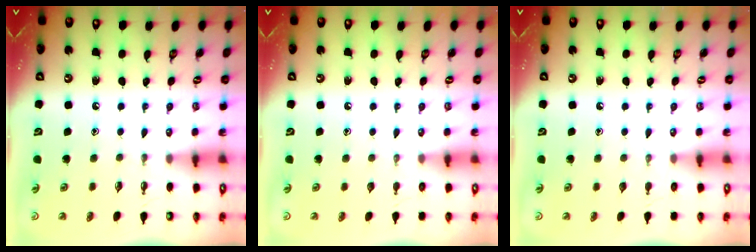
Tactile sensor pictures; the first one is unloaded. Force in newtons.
{"total": 0.0}
{"total": 0.0}